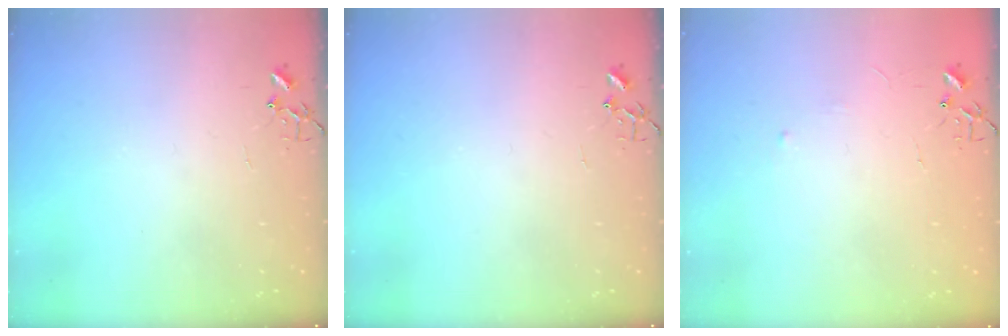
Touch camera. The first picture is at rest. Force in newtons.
{"total": 0.0}
{"total": 2.9, "press": 2.9, "slide": 0.4}